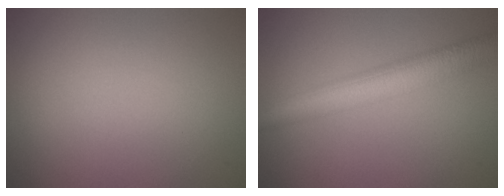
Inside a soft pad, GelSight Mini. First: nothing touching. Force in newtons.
{"total": 5.7, "press": 5.7, "slide": 0.1}